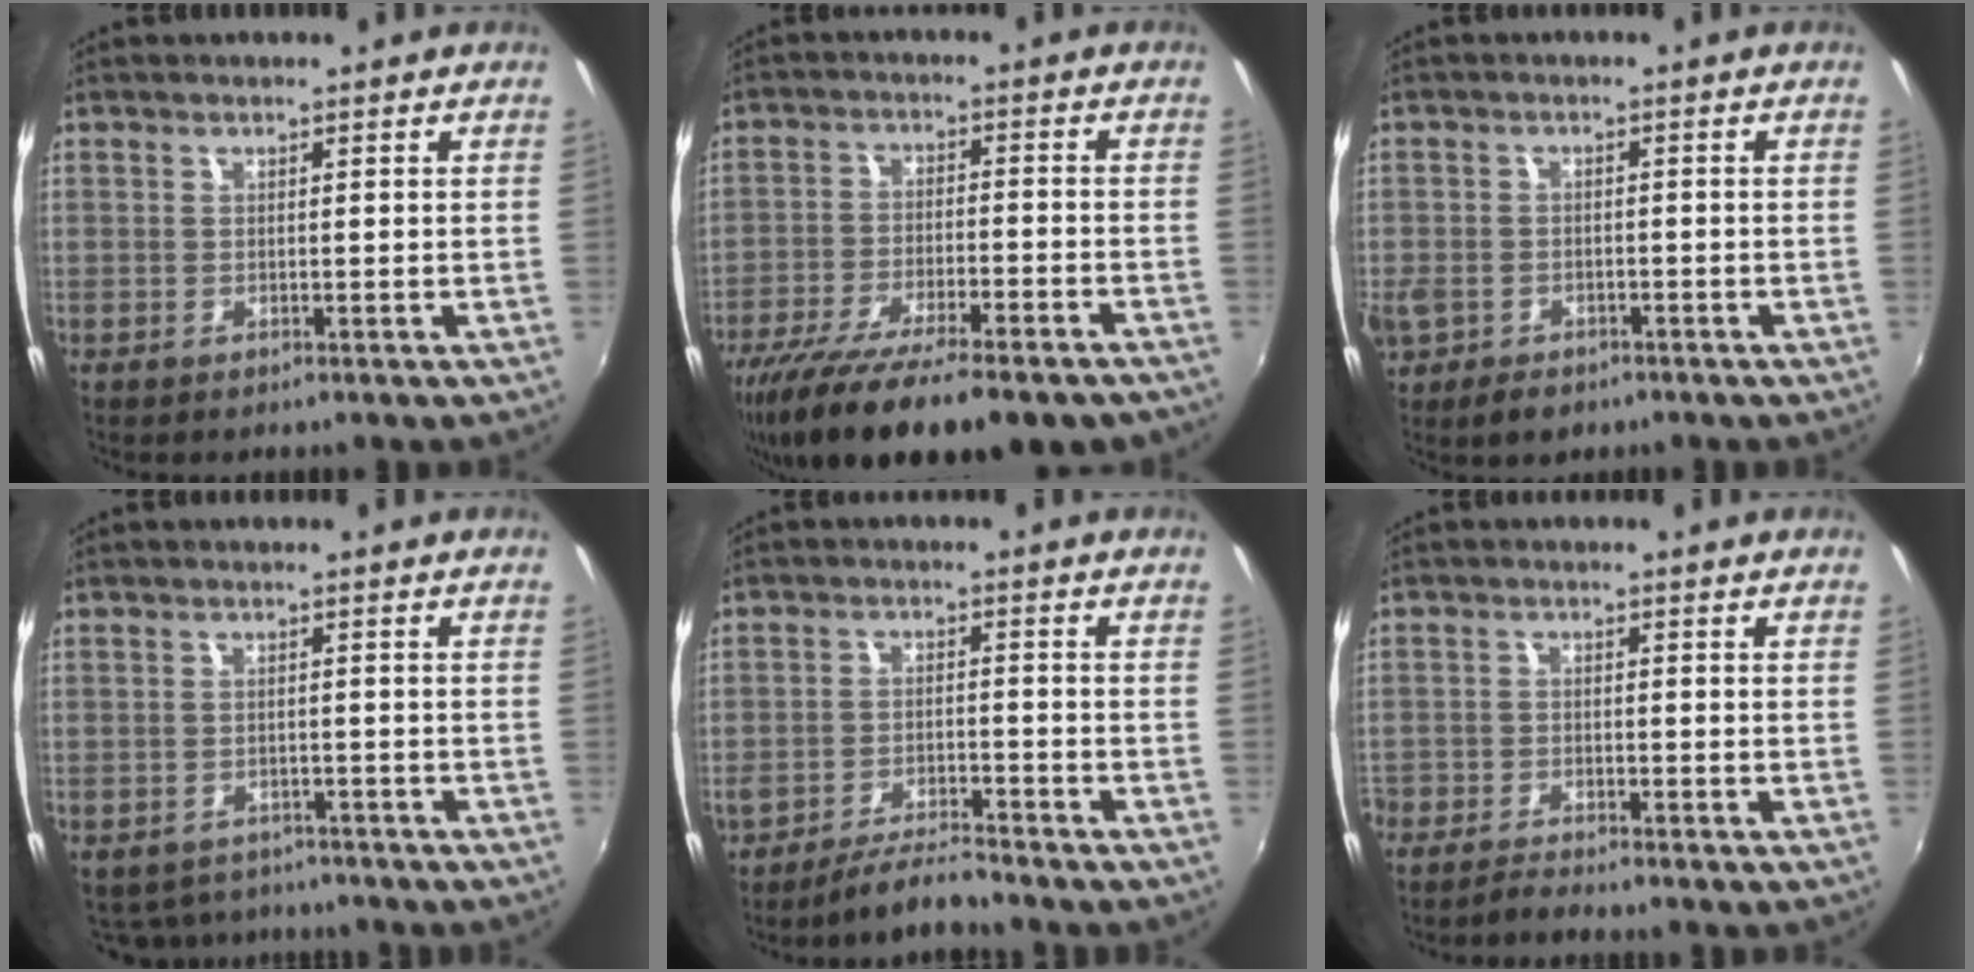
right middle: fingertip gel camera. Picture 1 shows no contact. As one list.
[{"total": 22.5, "force": [-17.2, 6.1, 13.1], "torque": [-0.244, -0.059, -0.261]}, {"total": 7.9, "force": [-3.8, 5.9, 3.8], "torque": [-0.103, -0.013, -0.061]}, {"total": 7.1, "force": [-6.1, 3.2, 1.5], "torque": [-0.044, -0.010, -0.087]}, {"total": 5.3, "force": [-5.0, 0.3, 1.6], "torque": [-0.049, -0.002, -0.089]}, {"total": 2.7, "force": [-2.7, 0.3, 0.2], "torque": [-0.020, -0.008, -0.059]}]